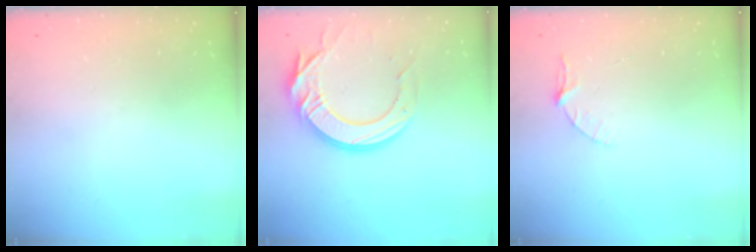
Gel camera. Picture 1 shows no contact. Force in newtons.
{"total": 15.8, "press": 15.7, "slide": 1.7}
{"total": 4.0, "press": 3.9, "slide": 0.4}